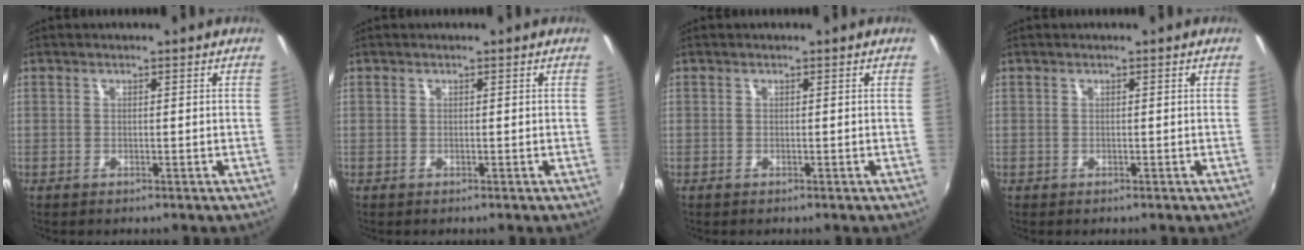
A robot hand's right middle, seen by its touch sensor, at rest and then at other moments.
{"total": 0.0}
{"total": 0.0}
{"total": 0.0}